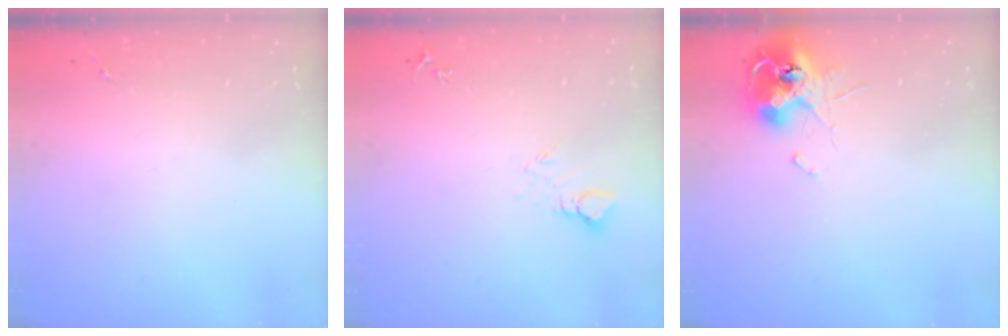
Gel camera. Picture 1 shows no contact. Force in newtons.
{"total": 6.0, "press": 6.0, "slide": 0.5}
{"total": 11.6, "press": 11.6, "slide": 1.1}